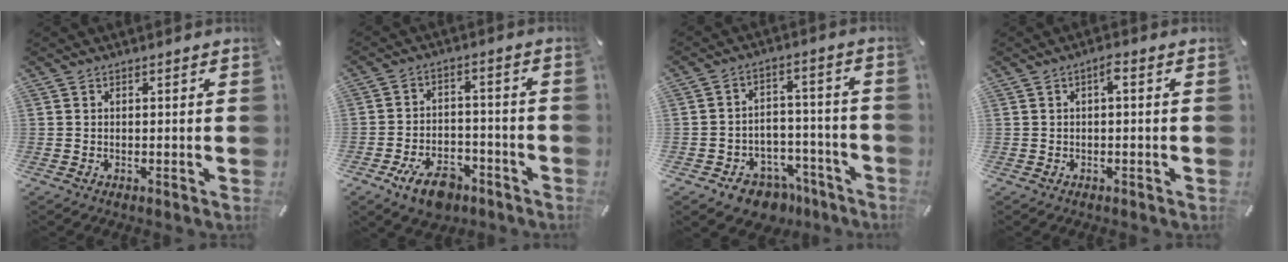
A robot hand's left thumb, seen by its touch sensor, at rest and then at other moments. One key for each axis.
{"total": 9.7, "fx": -5.9, "fy": 5.5, "fz": 5.4, "tx": -0.095, "ty": 0.038, "tz": -0.101}
{"total": 8.5, "fx": -6.0, "fy": 5.7, "fz": 1.8, "tx": -0.016, "ty": 0.046, "tz": -0.098}
{"total": 2.2, "fx": -0.1, "fy": 0.6, "fz": 2.2, "tx": -0.042, "ty": 0.009, "tz": -0.005}